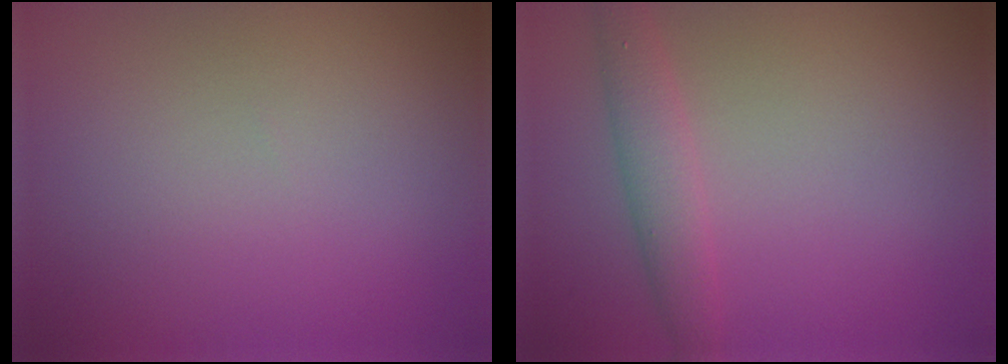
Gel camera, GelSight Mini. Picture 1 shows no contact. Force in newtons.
{"total": 2.6, "press": 2.6, "slide": 0.1}